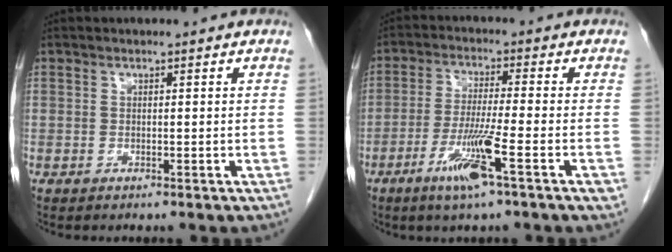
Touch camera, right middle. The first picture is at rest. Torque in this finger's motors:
{"motor_torque": [1.42, -0.72, 0.49, 0.14]}